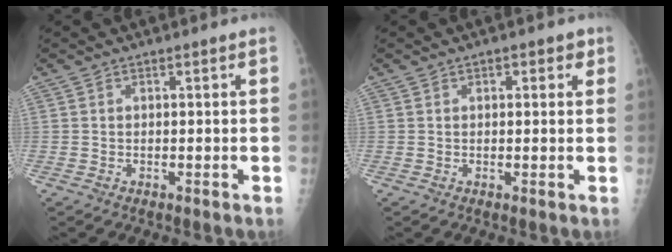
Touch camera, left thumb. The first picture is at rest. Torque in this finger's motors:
{"motor_torque": [-0.08, -0.11, 0.01, -0.11, -0.04]}